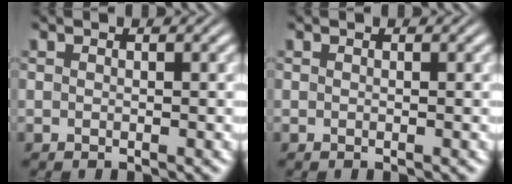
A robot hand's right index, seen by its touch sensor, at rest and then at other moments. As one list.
[{"total": 0.0}]